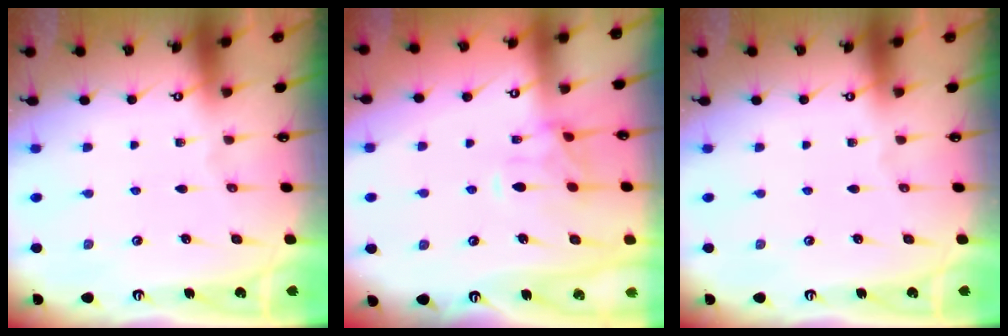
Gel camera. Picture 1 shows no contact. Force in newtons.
{"total": 3.2, "press": 3.0, "slide": 1.2}
{"total": 0.0}